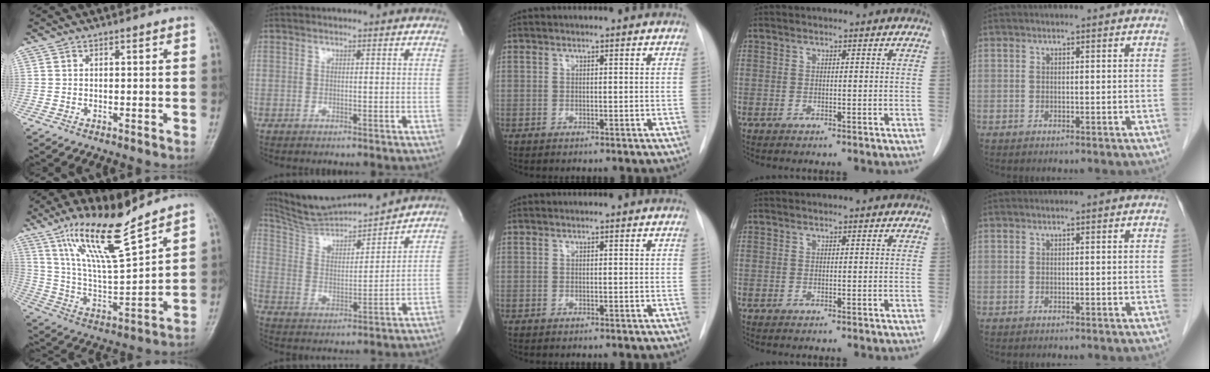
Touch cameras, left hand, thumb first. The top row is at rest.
{"thumb": {"total": 16.0, "force": [11.4, 2.5, 11.0], "torque": [-0.191, -0.066, 0.223]}, "index": {"total": 15.3, "force": [14.6, 0.3, 4.4], "torque": [-0.089, 0.006, 0.258]}}